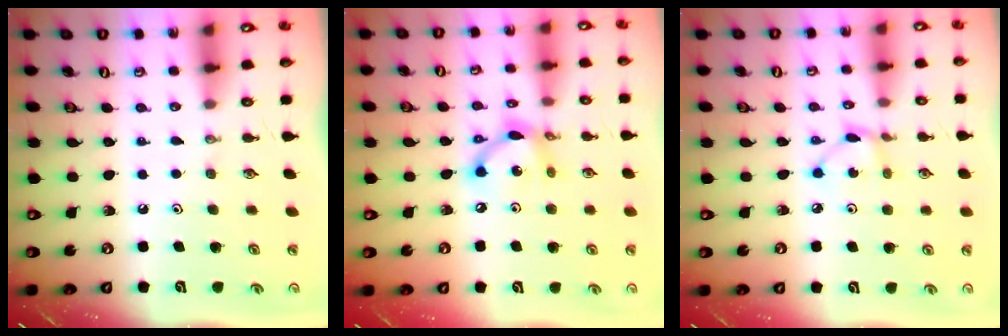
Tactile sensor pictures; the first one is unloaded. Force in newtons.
{"total": 10.6, "press": 10.6, "slide": 0.5}
{"total": 3.9, "press": 3.9, "slide": 0.2}